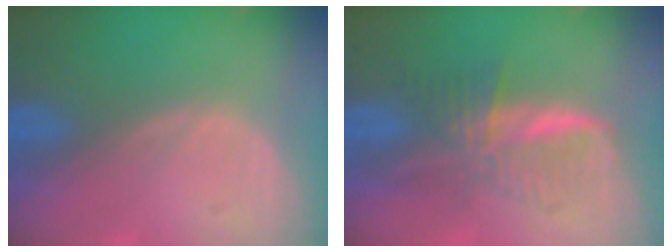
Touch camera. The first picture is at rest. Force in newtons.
{"total": 6.0, "press": 5.9, "slide": 0.8}